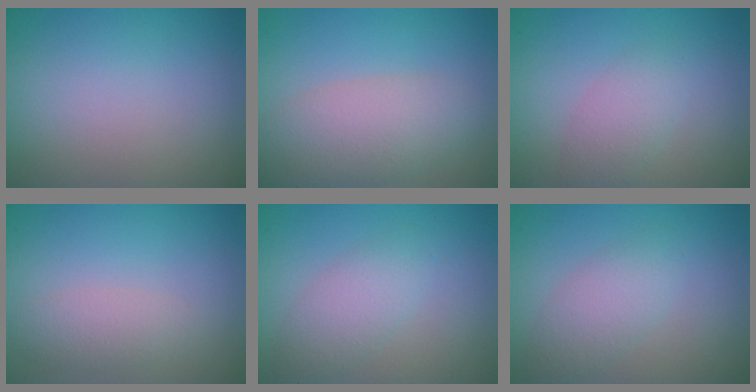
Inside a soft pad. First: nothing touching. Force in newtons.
{"total": 5.2, "press": 5.2, "slide": 0.3}
{"total": 2.4, "press": 2.4, "slide": 0.2}
{"total": 1.9, "press": 1.9, "slide": 0.0}
{"total": 2.7, "press": 2.7, "slide": 0.0}
{"total": 2.7, "press": 2.7, "slide": 0.0}